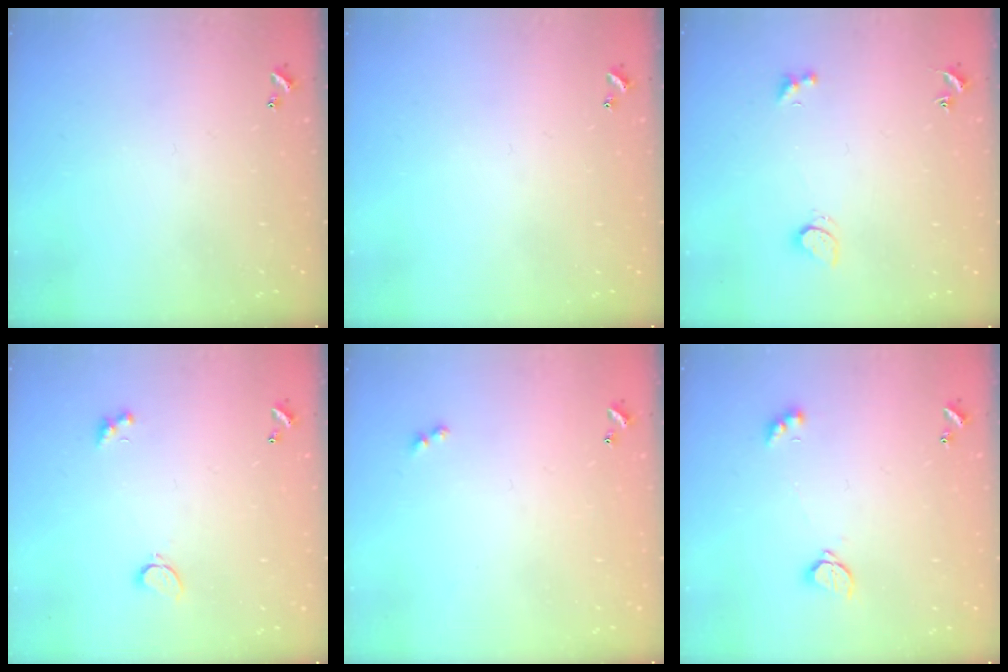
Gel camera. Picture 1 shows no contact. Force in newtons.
{"total": 0.0}
{"total": 2.5, "press": 2.4, "slide": 0.8}
{"total": 2.3, "press": 2.3, "slide": 0.6}
{"total": 2.5, "press": 2.4, "slide": 0.5}
{"total": 2.1, "press": 2.0, "slide": 0.5}